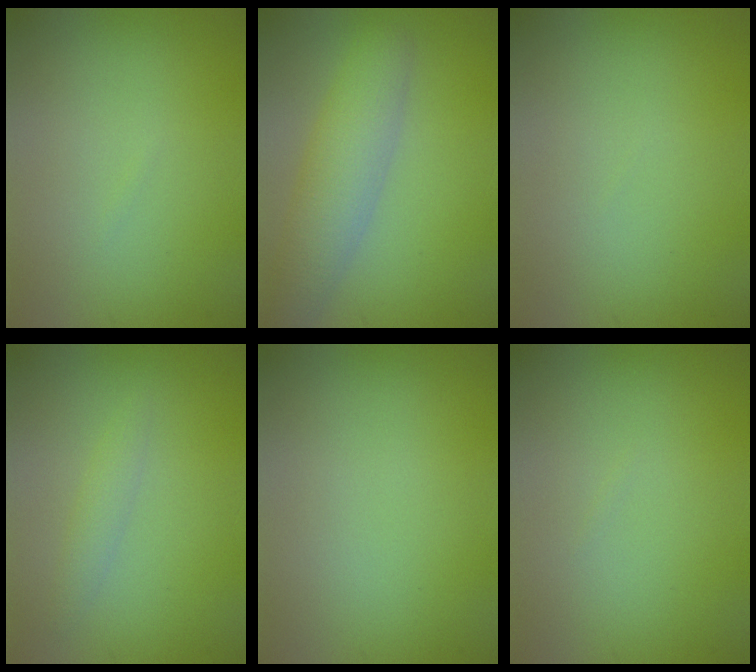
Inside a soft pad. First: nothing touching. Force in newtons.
{"total": 4.7, "press": 4.6, "slide": 0.3}
{"total": 0.0}
{"total": 1.3, "press": 1.3, "slide": 0.0}
{"total": 0.0}
{"total": 0.0}